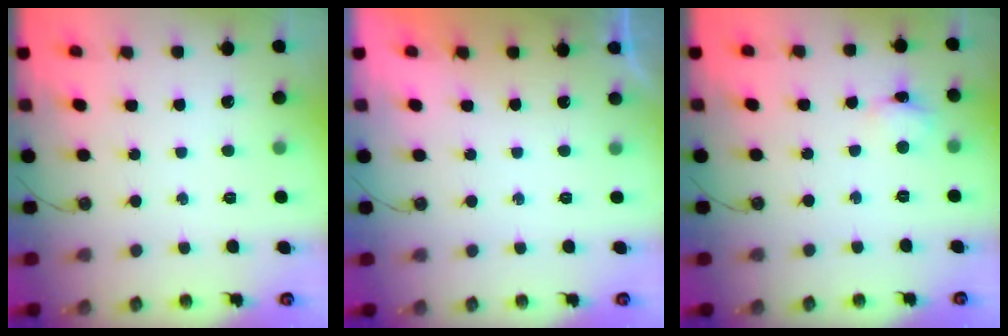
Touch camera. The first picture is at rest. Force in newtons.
{"total": 0.0}
{"total": 2.9, "press": 2.9, "slide": 0.2}